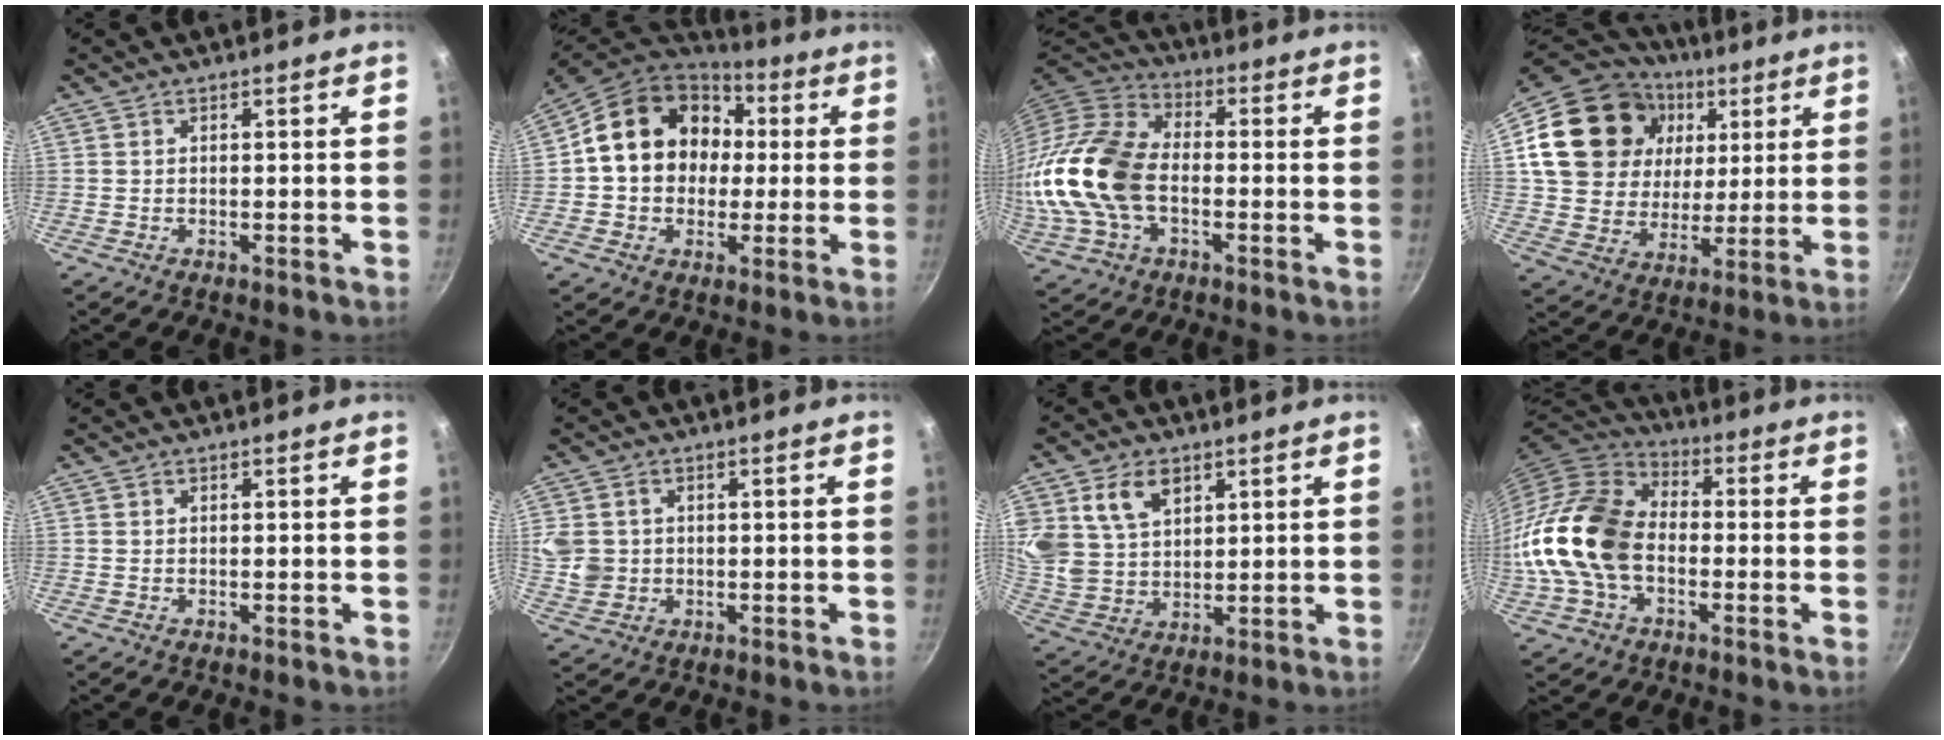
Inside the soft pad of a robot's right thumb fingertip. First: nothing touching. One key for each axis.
{"total": 18.5, "fx": 2.3, "fy": 15.3, "fz": 10.1, "tx": -0.147, "ty": 0.038, "tz": 0.030}
{"total": 18.7, "fx": -2.2, "fy": 12.3, "fz": 13.9, "tx": -0.272, "ty": 0.031, "tz": -0.051}
{"total": 24.7, "fx": 8.2, "fy": 19.2, "fz": 13.2, "tx": -0.226, "ty": 0.004, "tz": 0.149}
{"total": 0.0}
{"total": 6.5, "fx": 0.5, "fy": 5.7, "fz": 2.9, "tx": -0.042, "ty": -0.005, "tz": 0.013}
{"total": 12.0, "fx": 5.2, "fy": 8.6, "fz": 6.5, "tx": -0.111, "ty": -0.020, "tz": 0.108}
{"total": 17.8, "fx": -2.3, "fy": 12.6, "fz": 12.5, "tx": -0.224, "ty": 0.034, "tz": -0.056}